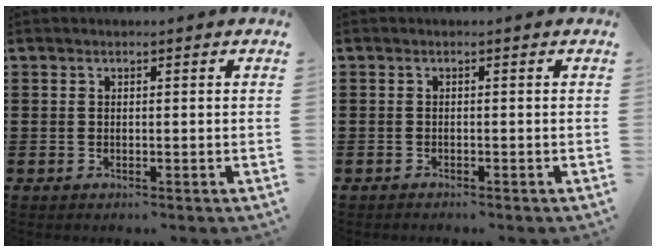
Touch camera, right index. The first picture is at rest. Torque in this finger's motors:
{"motor_torque": [-1.11, 0.75, -0.72, -0.15]}